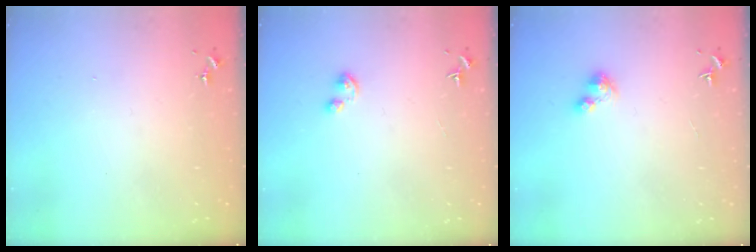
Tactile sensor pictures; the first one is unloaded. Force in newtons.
{"total": 2.9, "press": 2.9, "slide": 0.5}
{"total": 3.8, "press": 3.8, "slide": 0.4}